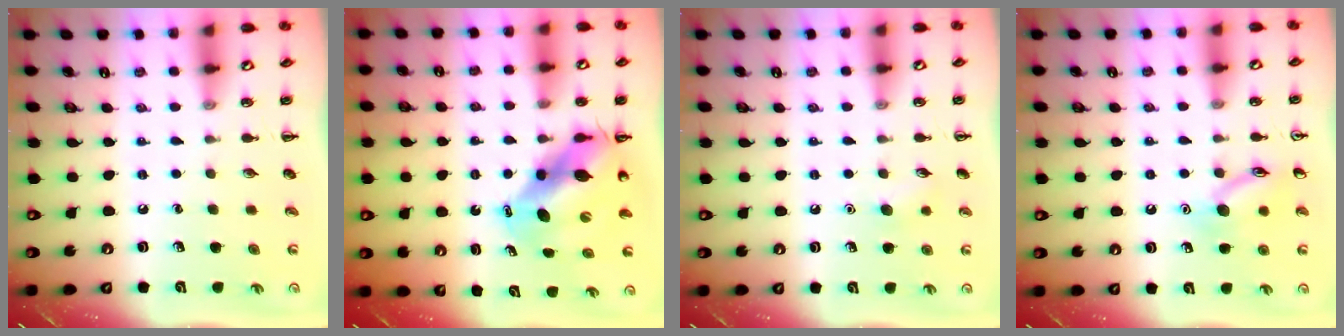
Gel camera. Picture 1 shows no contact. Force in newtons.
{"total": 11.1, "press": 10.7, "slide": 3.2}
{"total": 6.4, "press": 6.2, "slide": 1.7}
{"total": 11.3, "press": 11.3, "slide": 0.6}